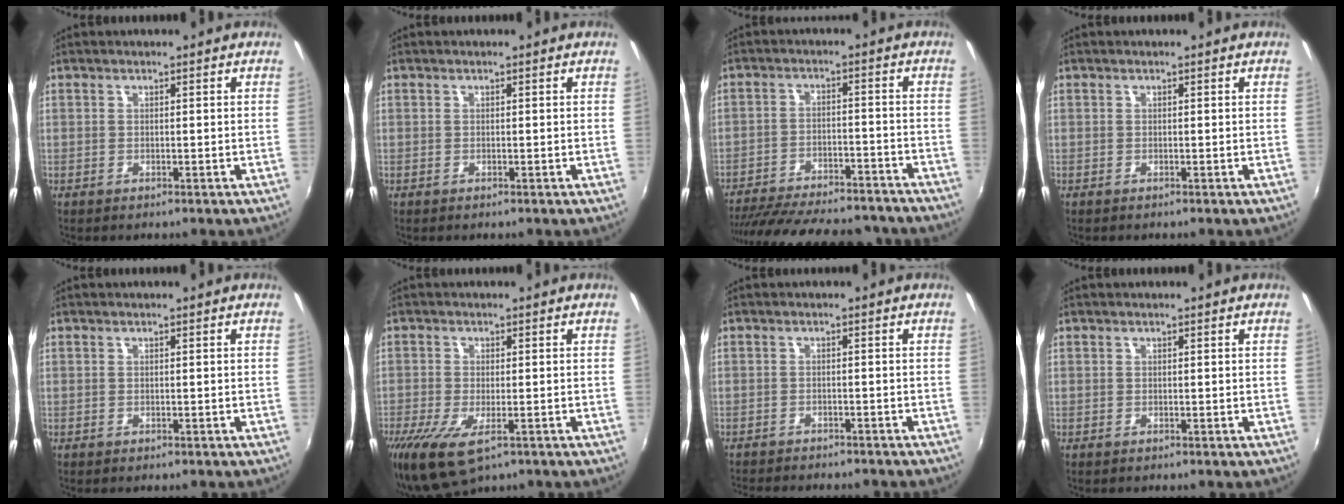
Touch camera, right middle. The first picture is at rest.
{"total": 0.0}
{"total": 25.1, "force": [-21.8, 7.2, 10.0], "torque": [-0.202, -0.002, -0.291]}
{"total": 0.0}
{"total": 0.0}
{"total": 7.3, "force": [-4.1, 2.9, 5.3], "torque": [-0.118, -0.030, -0.069]}
{"total": 8.2, "force": [-7.4, 1.7, 2.9], "torque": [-0.070, -0.016, -0.108]}
{"total": 0.0}